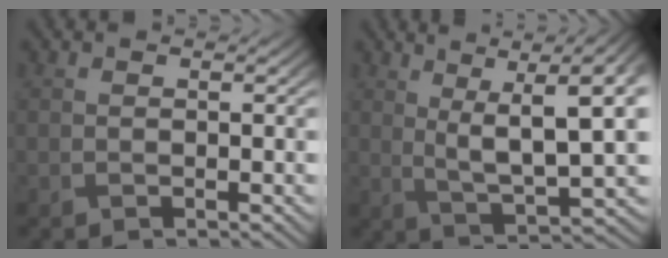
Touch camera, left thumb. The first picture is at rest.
{"total": 11.5, "force": [3.8, 2.8, 10.5], "torque": [-0.193, 0.013, 0.074]}